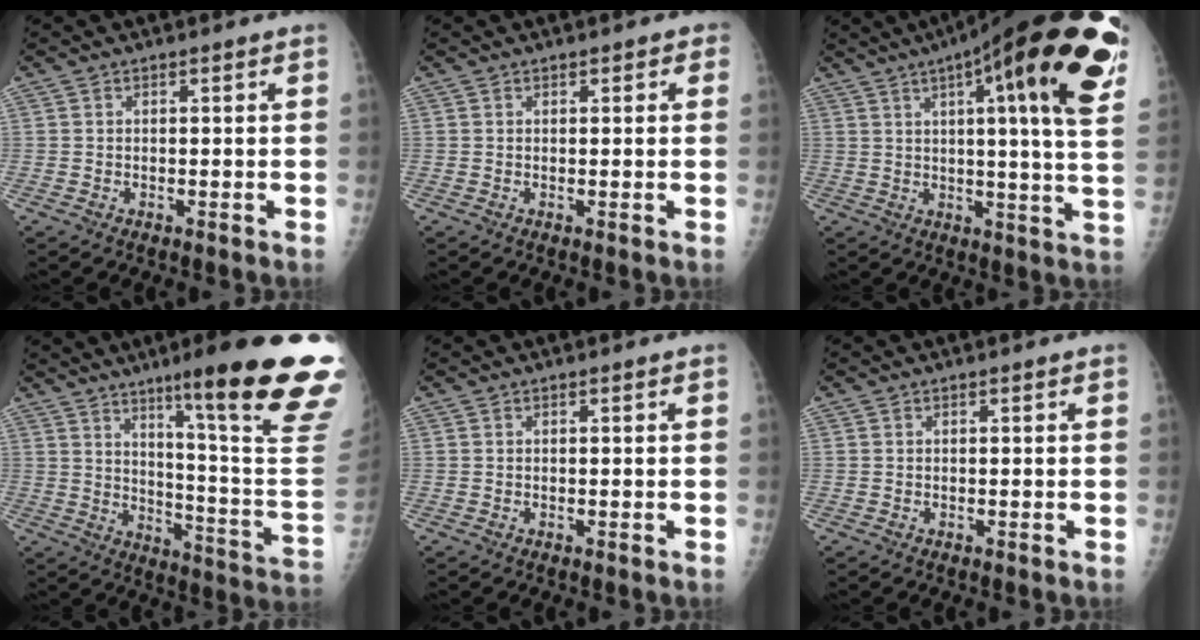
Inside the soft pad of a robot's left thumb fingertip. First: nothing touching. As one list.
[{"total": 1.6, "force": [0.7, 0.9, 1.2], "torque": [-0.004, 0.002, 0.006]}, {"total": 26.6, "force": [12.9, 4.5, 22.8], "torque": [-0.282, -0.016, 0.170]}, {"total": 26.5, "force": [15.6, 2.0, 21.4], "torque": [-0.236, -0.084, 0.224]}, {"total": 0.0}, {"total": 0.0}]